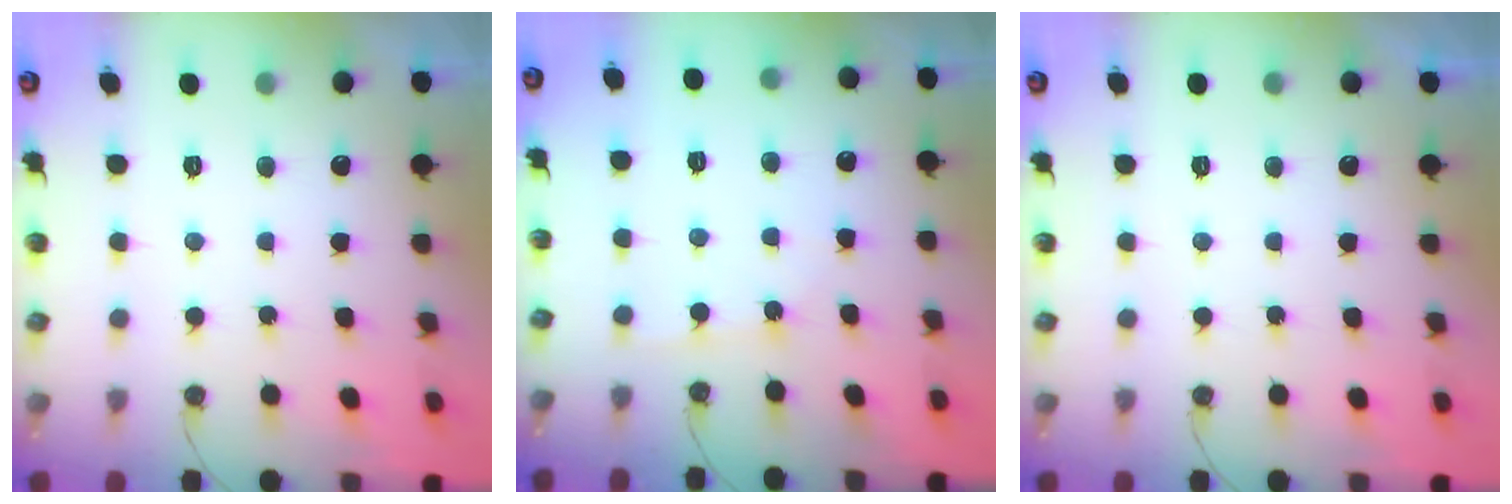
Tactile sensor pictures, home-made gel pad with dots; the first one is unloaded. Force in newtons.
{"total": 2.4, "press": 2.3, "slide": 0.4}
{"total": 0.0}